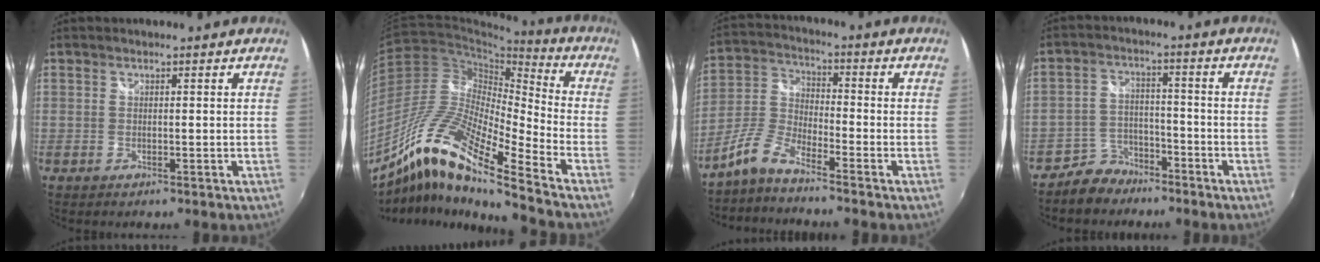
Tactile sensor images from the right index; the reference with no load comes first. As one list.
[{"total": 16.3, "force": [-11.7, 1.4, 11.3], "torque": [-0.201, 0.000, -0.241]}, {"total": 6.5, "force": [-5.4, 1.3, 3.4], "torque": [-0.082, 0.016, -0.120]}, {"total": 6.6, "force": [-4.8, 4.5, 0.6], "torque": [-0.022, 0.026, -0.075]}]